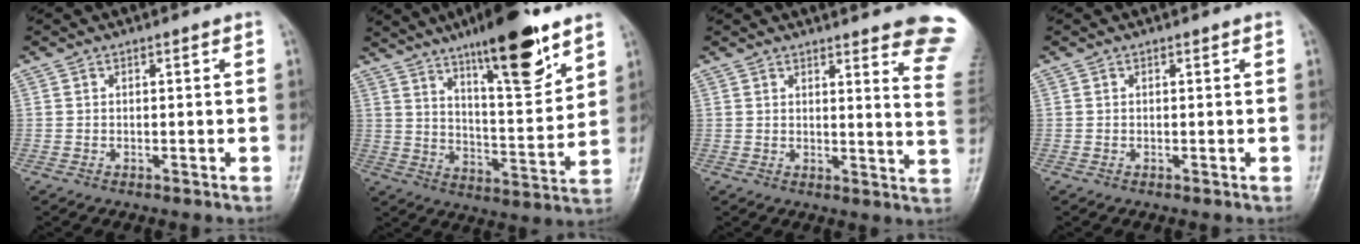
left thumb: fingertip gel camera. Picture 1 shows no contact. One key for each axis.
{"total": 17.7, "fx": 11.3, "fy": 4.4, "fz": 12.9, "tx": -0.171, "ty": -0.064, "tz": 0.187}
{"total": 16.5, "fx": 13.9, "fy": 2.1, "fz": 8.6, "tx": -0.075, "ty": -0.104, "tz": 0.138}
{"total": 0.0}